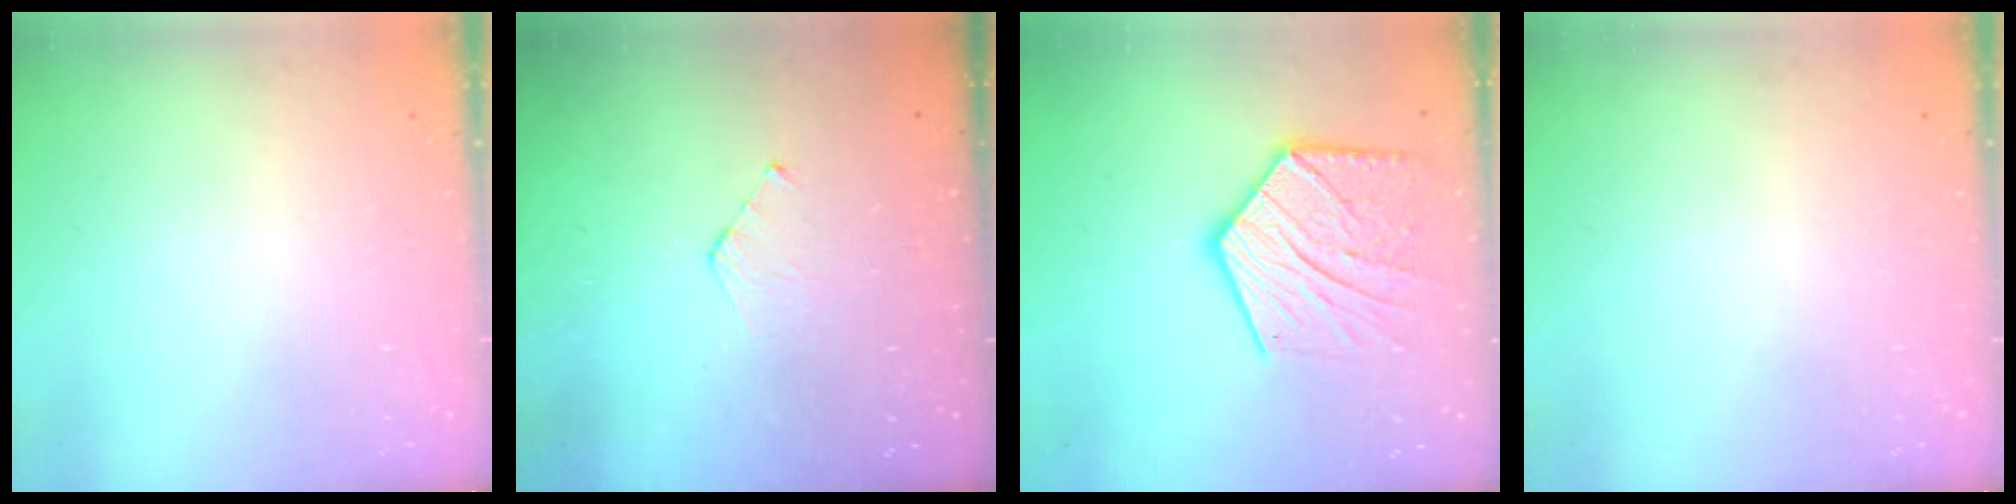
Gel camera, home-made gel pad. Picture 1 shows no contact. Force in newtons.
{"total": 4.8, "press": 4.8, "slide": 0.5}
{"total": 17.6, "press": 17.6, "slide": 1.0}
{"total": 0.0}